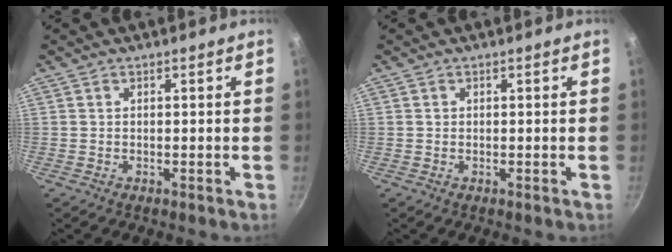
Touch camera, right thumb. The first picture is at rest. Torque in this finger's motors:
{"motor_torque": [0.26, 0.21, 0.25, 0.09, 0.00]}